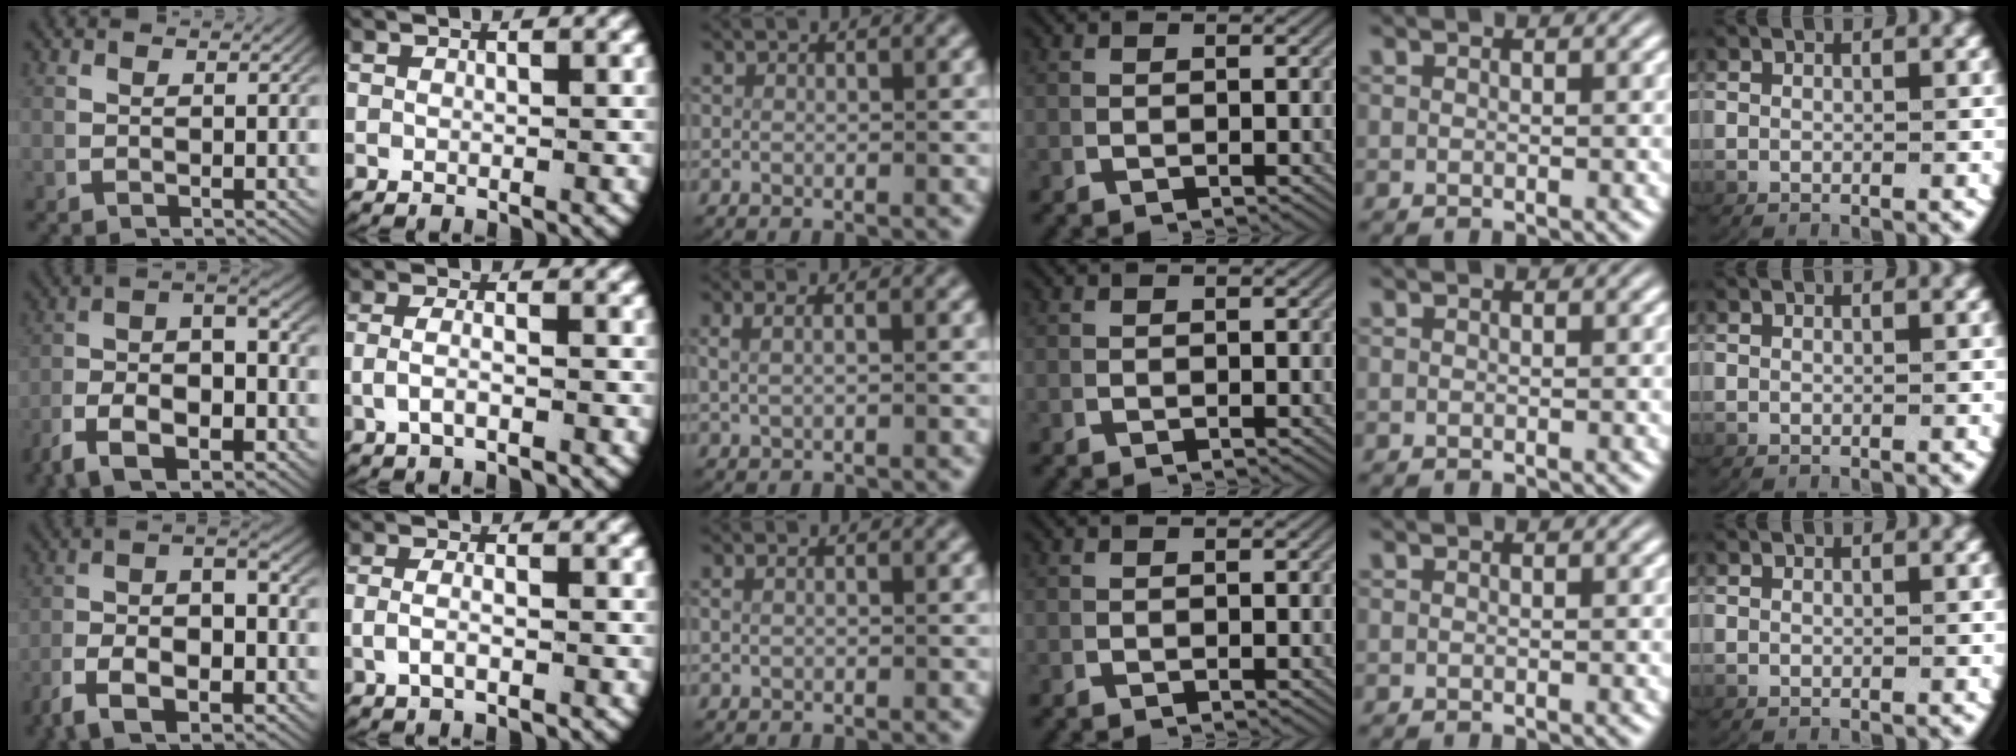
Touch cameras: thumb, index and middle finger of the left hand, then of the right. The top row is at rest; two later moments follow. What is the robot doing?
{"motion": "lift_and_place", "object": "towel"}